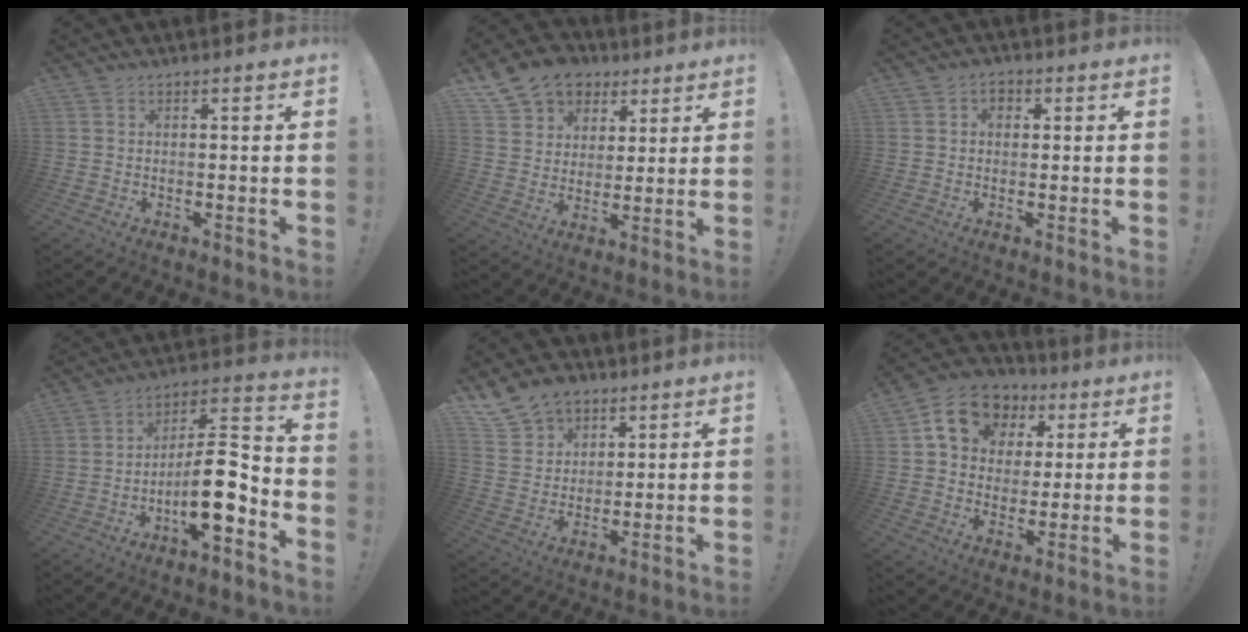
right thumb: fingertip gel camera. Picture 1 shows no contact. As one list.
[{"total": 14.1, "force": [8.2, 10.3, 4.9], "torque": [-0.072, -0.050, 0.157]}, {"total": 3.0, "force": [0.6, 2.4, 1.8], "torque": [-0.023, 0.003, 0.009]}, {"total": 14.8, "force": [-5.6, 4.7, 12.8], "torque": [-0.216, 0.029, -0.086]}, {"total": 11.4, "force": [8.4, 7.1, 3.0], "torque": [-0.056, -0.057, 0.167]}, {"total": 14.4, "force": [6.1, 11.3, 6.6], "torque": [-0.099, -0.016, 0.118]}]